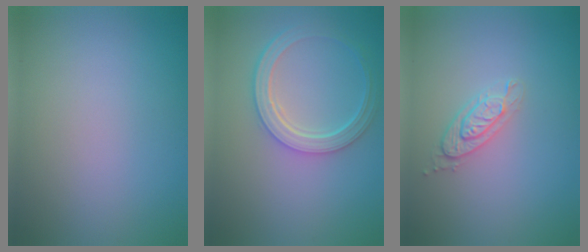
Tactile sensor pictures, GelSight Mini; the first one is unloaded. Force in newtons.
{"total": 4.7, "press": 3.7, "slide": 3.0}
{"total": 2.0, "press": 1.9, "slide": 0.6}